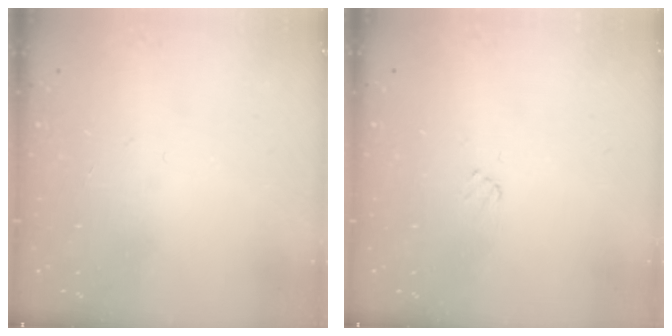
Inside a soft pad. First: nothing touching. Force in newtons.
{"total": 3.3, "press": 3.3, "slide": 0.4}